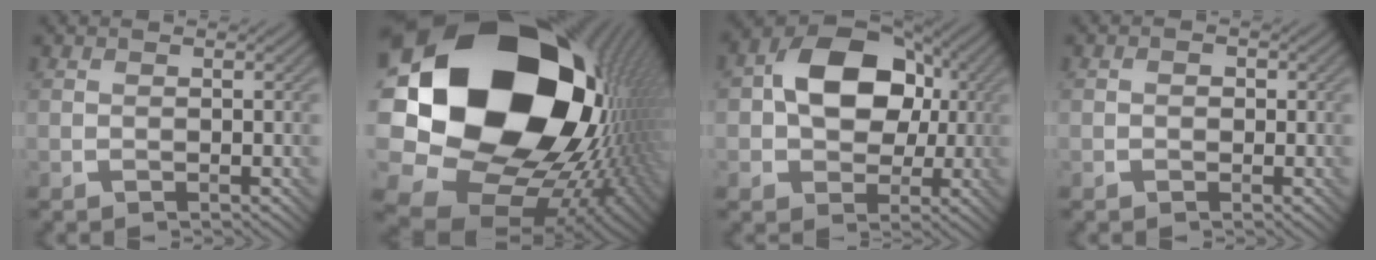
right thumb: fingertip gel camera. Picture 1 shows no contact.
{"total": 24.0, "force": [4.9, 18.3, 14.7], "torque": [-0.329, -0.047, 0.120]}
{"total": 12.3, "force": [1.3, 8.9, 8.3], "torque": [-0.146, 0.021, 0.011]}
{"total": 1.0, "force": [-0.1, 0.9, 0.4], "torque": [-0.005, -0.004, -0.004]}